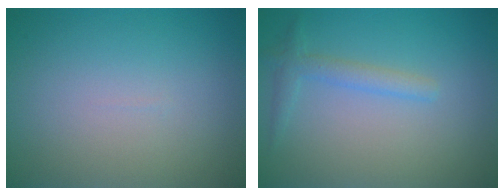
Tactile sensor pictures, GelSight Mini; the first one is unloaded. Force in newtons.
{"total": 1.9, "press": 1.9, "slide": 0.1}